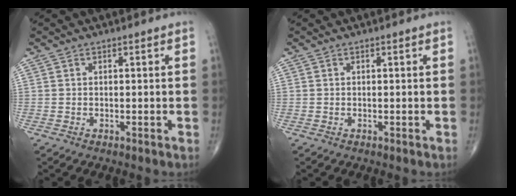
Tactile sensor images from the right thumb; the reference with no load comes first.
{"total": 0.0}